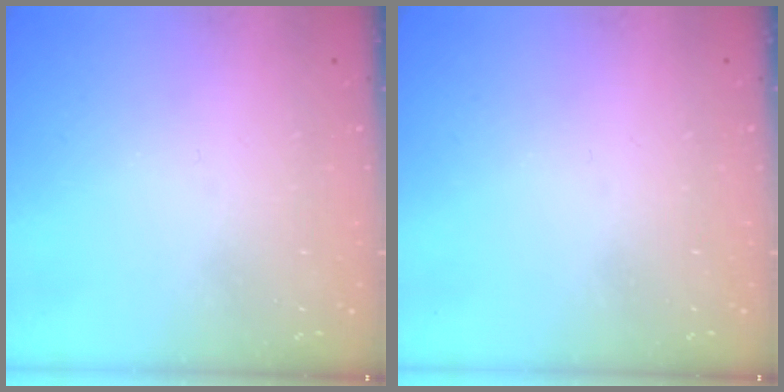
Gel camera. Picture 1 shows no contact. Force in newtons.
{"total": 0.0}